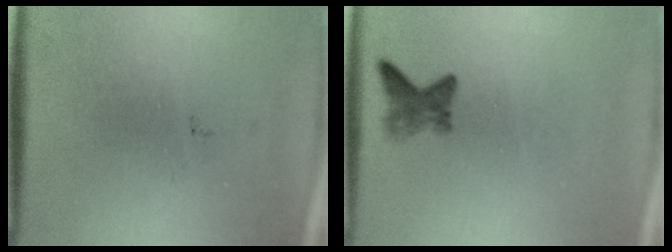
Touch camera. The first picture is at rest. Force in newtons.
{"total": 2.0}